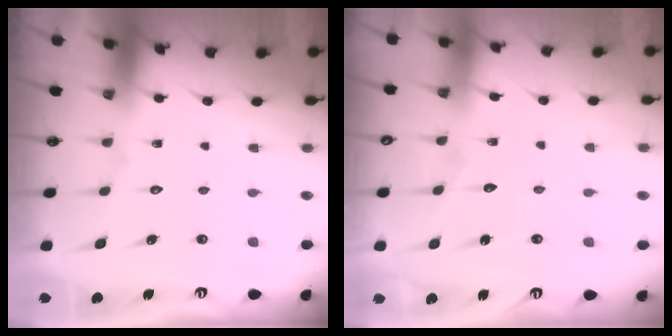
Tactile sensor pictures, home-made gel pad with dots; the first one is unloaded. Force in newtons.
{"total": 3.7, "press": 3.6, "slide": 0.4}